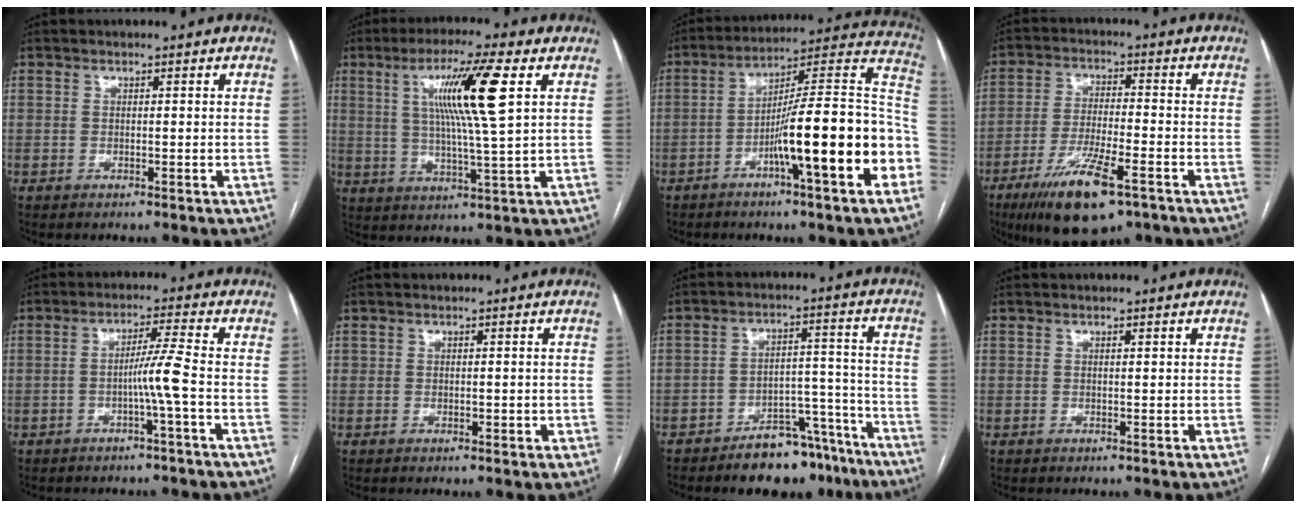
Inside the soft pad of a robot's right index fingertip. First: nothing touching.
{"total": 12.1, "force": [3.8, -0.8, 11.4], "torque": [-0.202, 0.005, 0.068]}
{"total": 20.5, "force": [-6.5, 1.3, 19.3], "torque": [-0.222, 0.025, -0.099]}
{"total": 12.8, "force": [-7.5, 2.6, 10.1], "torque": [-0.189, -0.025, -0.124]}
{"total": 4.8, "force": [-1.5, -1.3, 4.3], "torque": [-0.078, 0.006, -0.026]}
{"total": 1.5, "force": [-0.1, 1.1, 1.0], "torque": [-0.013, 0.005, 0.002]}
{"total": 11.3, "force": [-9.1, 4.8, 4.7], "torque": [-0.035, 0.038, -0.139]}
{"total": 0.0}